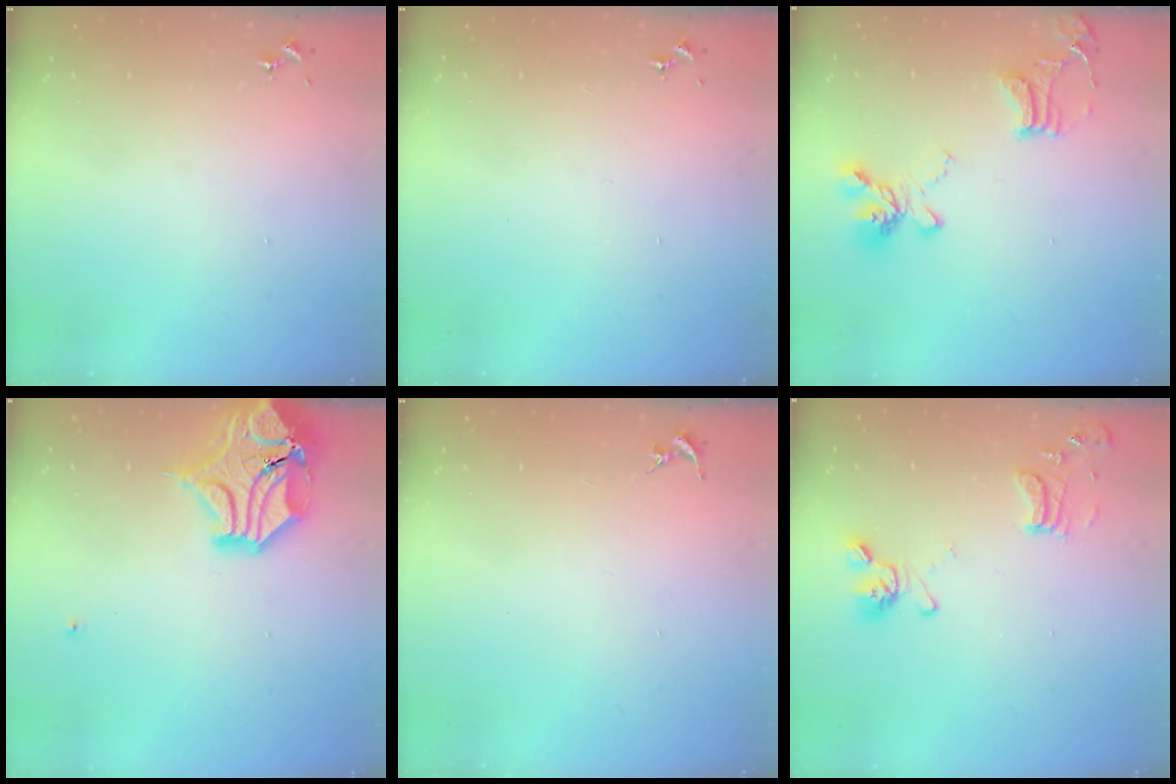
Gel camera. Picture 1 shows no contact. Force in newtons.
{"total": 0.0}
{"total": 18.1, "press": 18.0, "slide": 1.8}
{"total": 16.3, "press": 16.1, "slide": 2.5}
{"total": 0.0}
{"total": 13.8, "press": 13.6, "slide": 2.2}